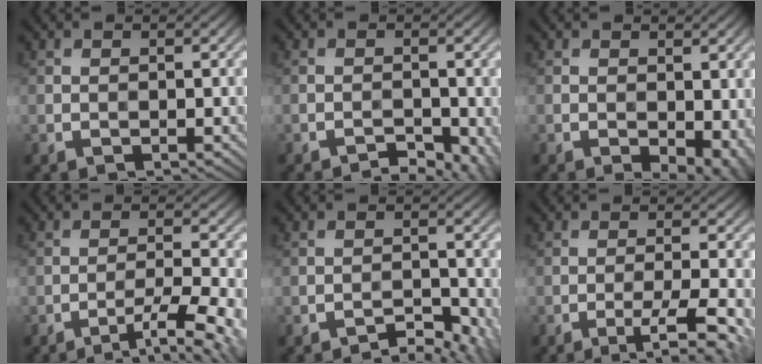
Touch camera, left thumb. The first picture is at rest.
{"total": 3.3, "force": [-2.5, 1.1, 1.8], "torque": [-0.031, 0.002, -0.035]}
{"total": 4.8, "force": [-1.5, 2.5, 3.8], "torque": [-0.049, -0.013, -0.018]}
{"total": 7.8, "force": [-4.5, 1.3, 6.3], "torque": [-0.107, 0.004, -0.066]}
{"total": 4.0, "force": [-3.3, 1.0, 2.0], "torque": [-0.035, 0.008, -0.046]}
{"total": 5.9, "force": [-2.7, 0.9, 5.2], "torque": [-0.088, 0.001, -0.041]}